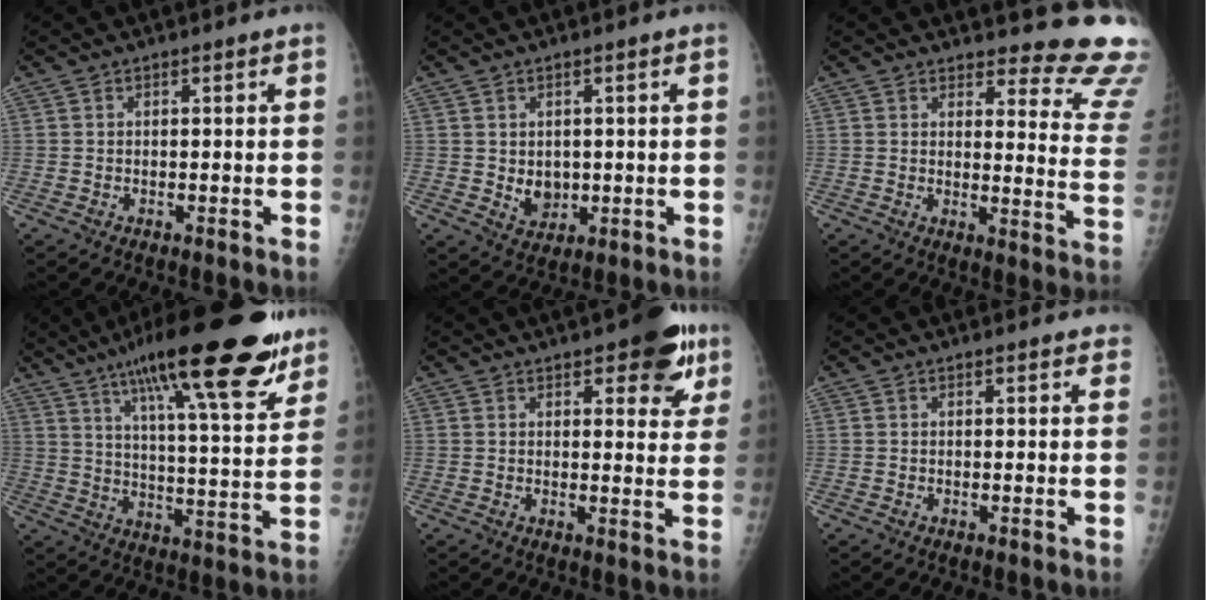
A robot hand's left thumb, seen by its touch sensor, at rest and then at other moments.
{"total": 4.2, "force": [0.1, 3.4, 2.4], "torque": [-0.021, -0.007, 0.016]}
{"total": 15.7, "force": [14.6, 3.4, 4.5], "torque": [-0.009, -0.157, 0.139]}
{"total": 25.4, "force": [16.3, 5.6, 18.6], "torque": [-0.260, -0.042, 0.247]}
{"total": 10.3, "force": [5.8, 4.0, 7.5], "torque": [-0.059, -0.021, 0.069]}
{"total": 3.1, "force": [2.7, 0.8, 1.4], "torque": [-0.002, -0.002, 0.023]}